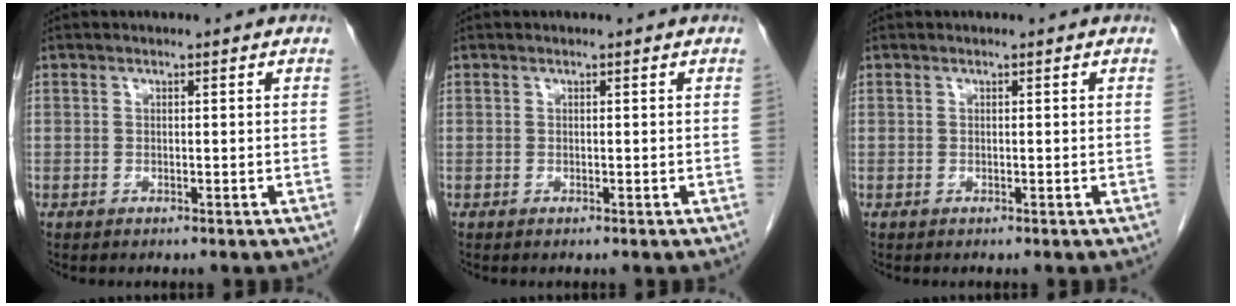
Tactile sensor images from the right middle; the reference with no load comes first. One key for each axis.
{"total": 0.0}
{"total": 0.0}